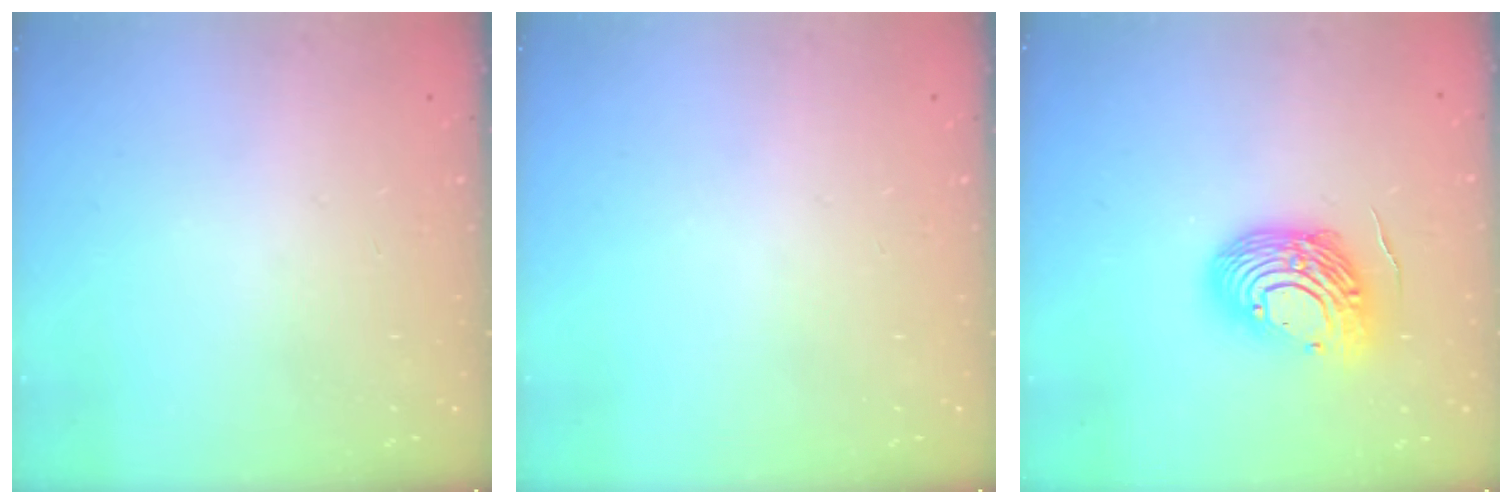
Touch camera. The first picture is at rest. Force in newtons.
{"total": 0.0}
{"total": 13.1, "press": 12.9, "slide": 2.2}